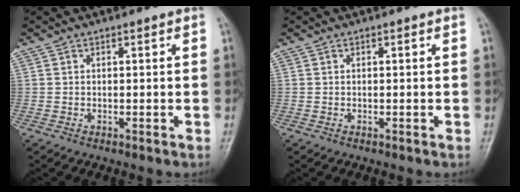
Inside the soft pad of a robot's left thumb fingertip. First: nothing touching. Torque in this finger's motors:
{"motor_torque": [0.00, 0.00, 0.00, 0.00, 0.00]}